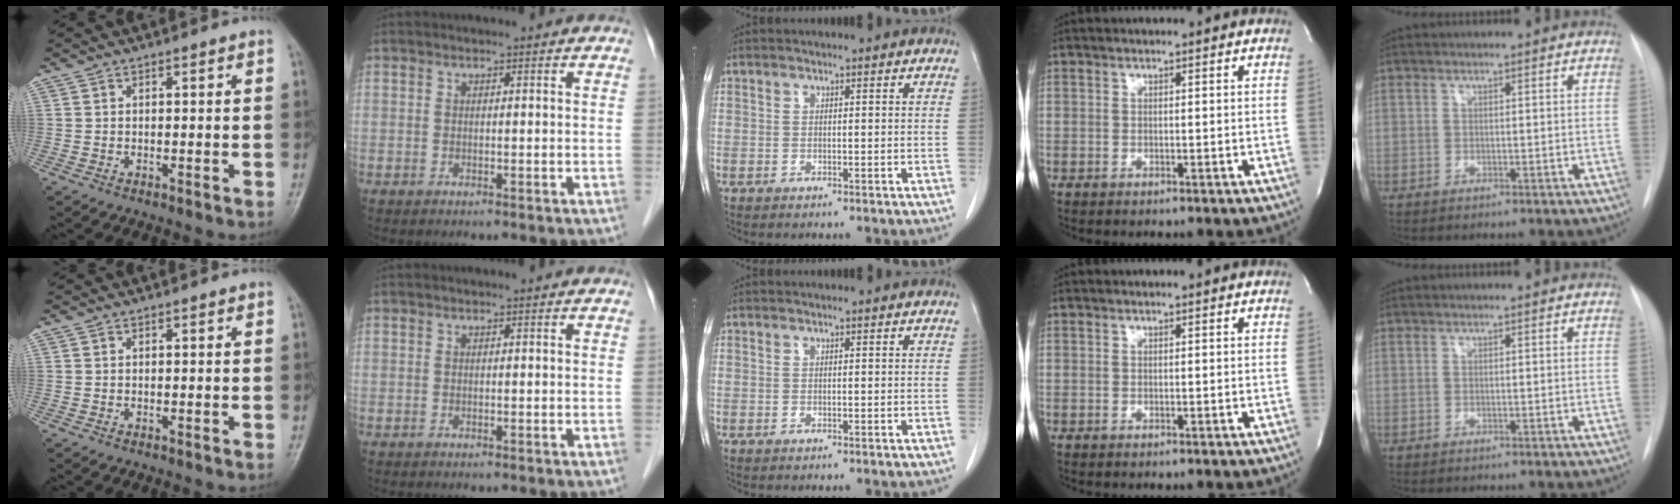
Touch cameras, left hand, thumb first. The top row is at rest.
{}